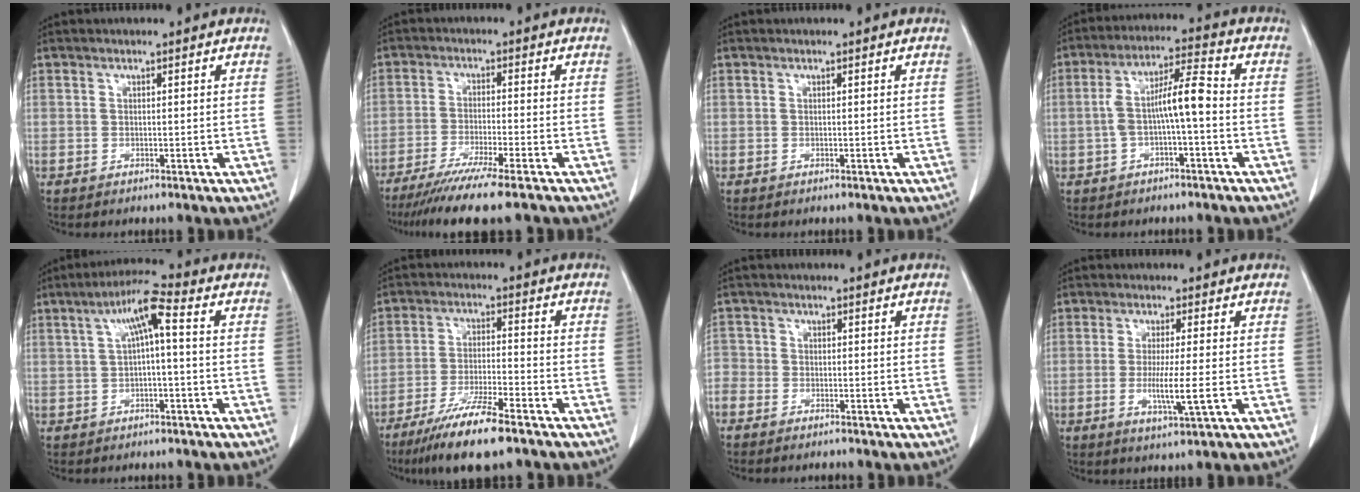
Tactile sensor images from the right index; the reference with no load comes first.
{"total": 10.4, "force": [-8.2, -0.7, 6.3], "torque": [-0.093, -0.030, -0.131]}
{"total": 0.0}
{"total": 7.8, "force": [-0.9, 1.2, 7.6], "torque": [-0.144, 0.030, -0.018]}
{"total": 6.2, "force": [1.0, 0.7, 6.1], "torque": [-0.109, 0.028, 0.015]}
{"total": 10.5, "force": [-7.5, 0.8, 7.3], "torque": [-0.136, -0.028, -0.136]}
{"total": 5.2, "force": [-4.0, 3.4, 0.1], "torque": [-0.013, 0.006, -0.082]}
{"total": 5.7, "force": [-1.2, -0.4, 5.6], "torque": [-0.106, -0.017, -0.023]}